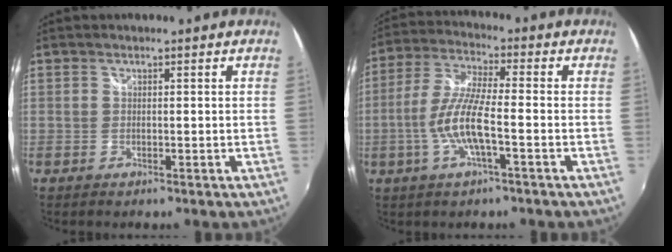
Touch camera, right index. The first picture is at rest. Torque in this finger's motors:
{"motor_torque": [0.44, -0.18, 0.80, 0.21]}